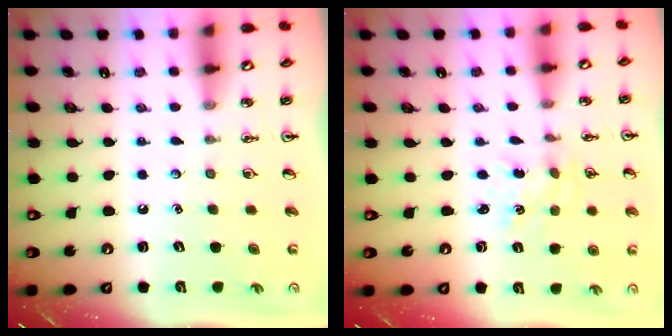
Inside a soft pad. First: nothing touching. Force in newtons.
{"total": 0.8, "press": 0.8, "slide": 0.2}